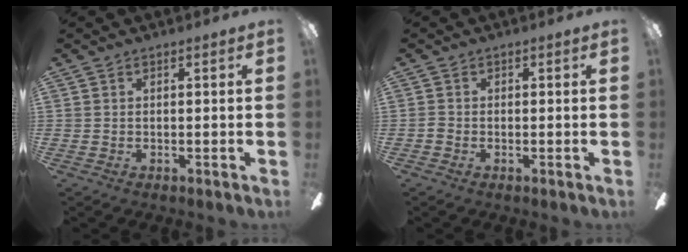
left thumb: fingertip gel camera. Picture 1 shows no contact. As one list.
[{"total": 1.1, "force": [-0.7, 0.7, 0.4], "torque": [-0.007, 0.004, -0.014]}]